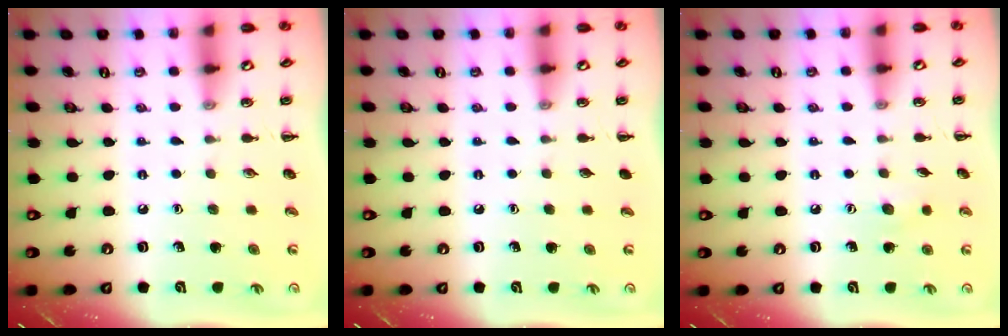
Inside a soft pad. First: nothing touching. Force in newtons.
{"total": 0.0}
{"total": 4.6, "press": 4.5, "slide": 1.2}